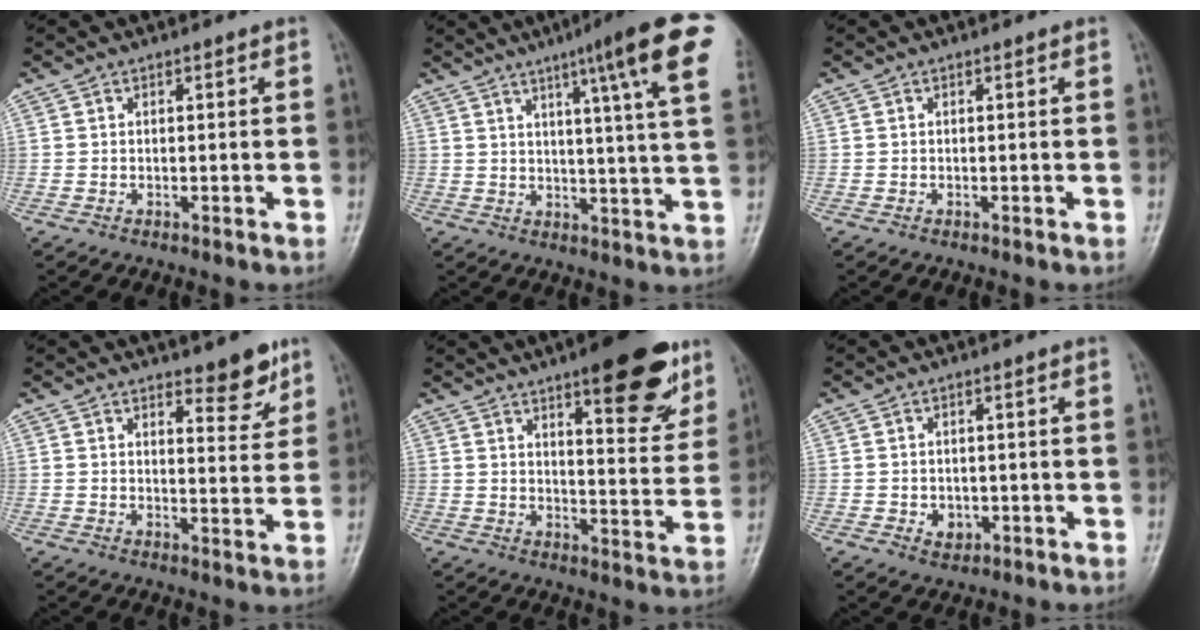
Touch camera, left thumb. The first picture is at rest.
{"total": 16.9, "force": [8.4, 0.9, 14.6], "torque": [-0.191, -0.026, 0.096]}
{"total": 0.0}
{"total": 6.4, "force": [4.6, 2.2, 3.9], "torque": [-0.029, -0.034, 0.060]}
{"total": 16.4, "force": [9.9, 5.1, 12.1], "torque": [-0.121, -0.049, 0.137]}
{"total": 2.7, "force": [-0.6, 2.2, 1.5], "torque": [-0.012, 0.001, -0.002]}